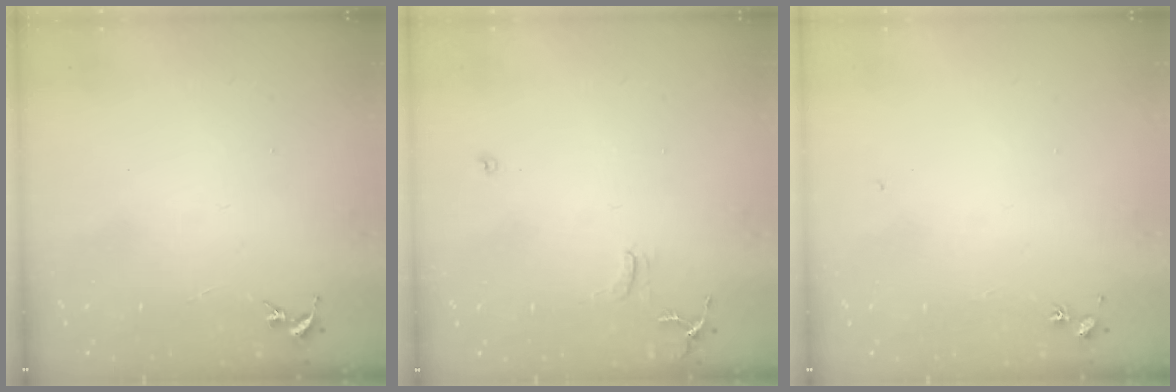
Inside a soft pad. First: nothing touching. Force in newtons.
{"total": 7.2, "press": 7.2, "slide": 0.8}
{"total": 4.4, "press": 4.4, "slide": 0.5}